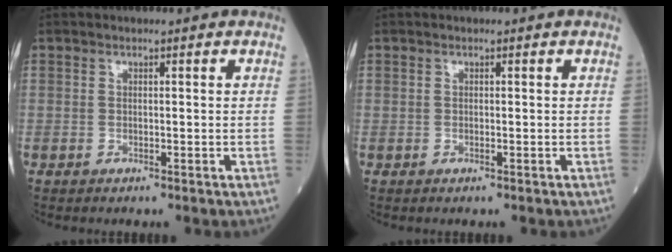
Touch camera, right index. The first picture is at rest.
{"total": 0.0}